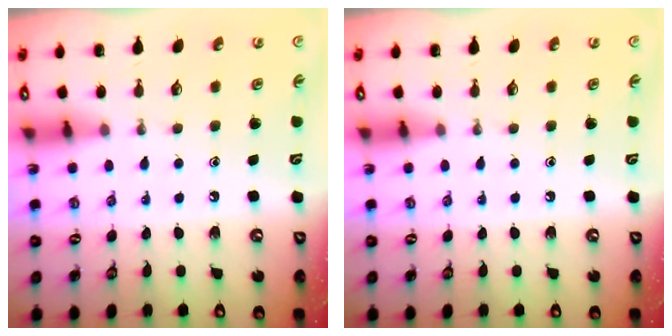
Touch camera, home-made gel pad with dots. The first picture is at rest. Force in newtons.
{"total": 0.0}